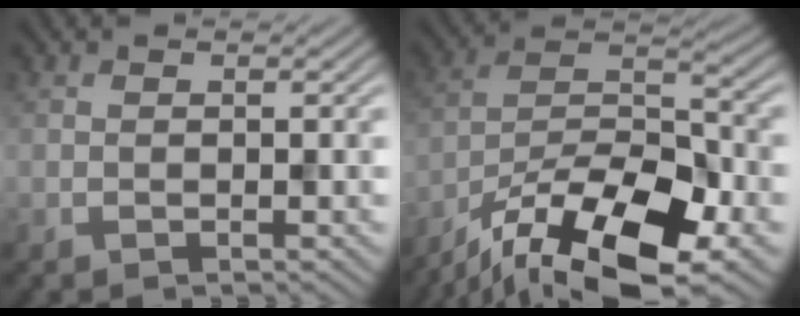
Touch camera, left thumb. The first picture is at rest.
{"total": 16.4, "force": [-11.8, 5.4, 10.1], "torque": [-0.201, -0.014, -0.207]}